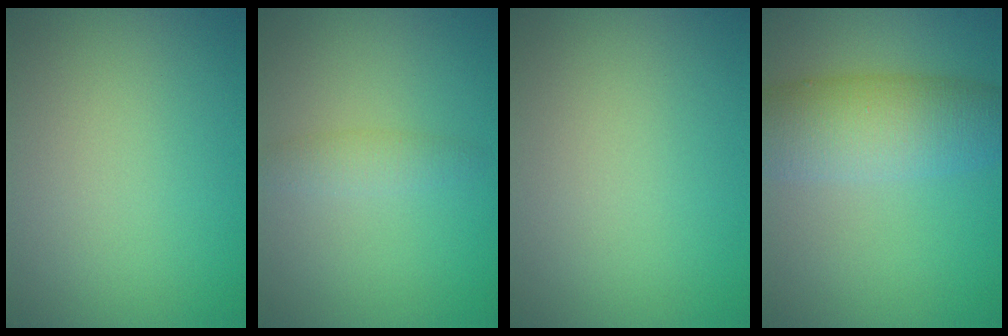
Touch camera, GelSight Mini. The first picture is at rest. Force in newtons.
{"total": 1.5, "press": 1.5, "slide": 0.0}
{"total": 0.0}
{"total": 7.1, "press": 7.1, "slide": 0.2}